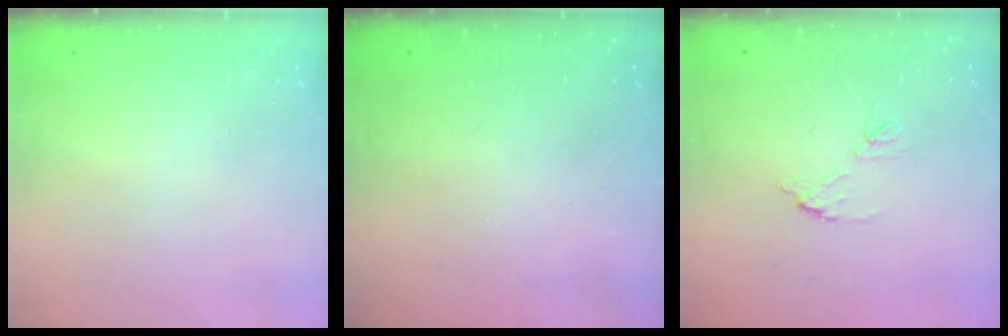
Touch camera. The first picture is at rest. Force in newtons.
{"total": 3.1, "press": 3.1, "slide": 0.1}
{"total": 6.5, "press": 6.4, "slide": 0.5}